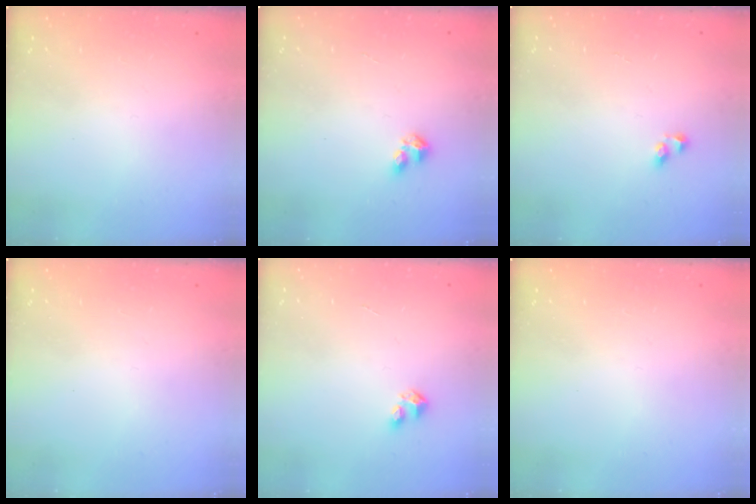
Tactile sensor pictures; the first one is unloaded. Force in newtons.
{"total": 3.2, "press": 3.2, "slide": 0.5}
{"total": 2.7, "press": 2.6, "slide": 0.6}
{"total": 0.0}
{"total": 3.0, "press": 2.9, "slide": 0.2}
{"total": 0.0}